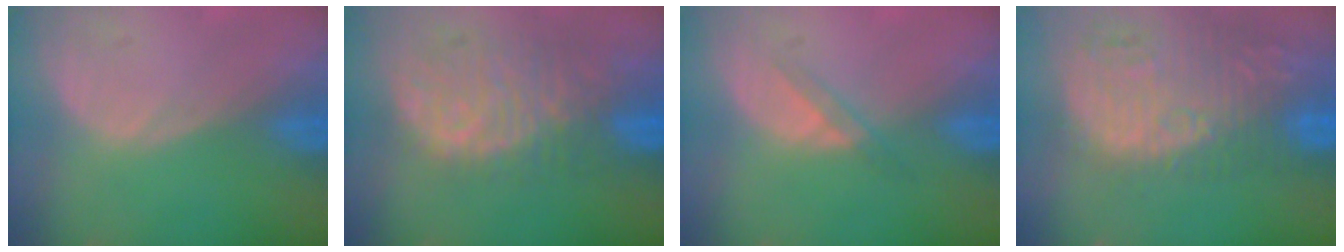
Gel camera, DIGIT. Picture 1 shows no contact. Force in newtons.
{"total": 11.1, "press": 9.6, "slide": 5.6}
{"total": 2.3, "press": 2.0, "slide": 1.0}
{"total": 14.6, "press": 12.6, "slide": 7.5}